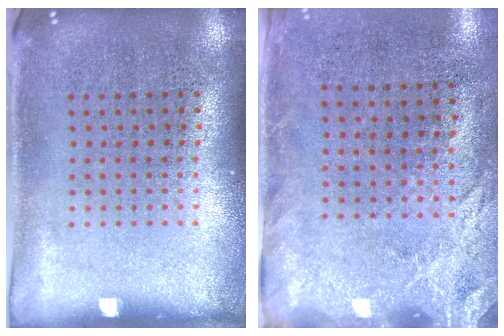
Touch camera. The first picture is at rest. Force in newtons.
{"total": 2.5, "press": 1.9, "slide": 1.6}